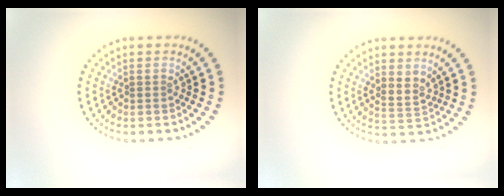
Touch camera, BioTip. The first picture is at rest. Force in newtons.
{"total": 2.0, "press": 1.4, "slide": 1.3}